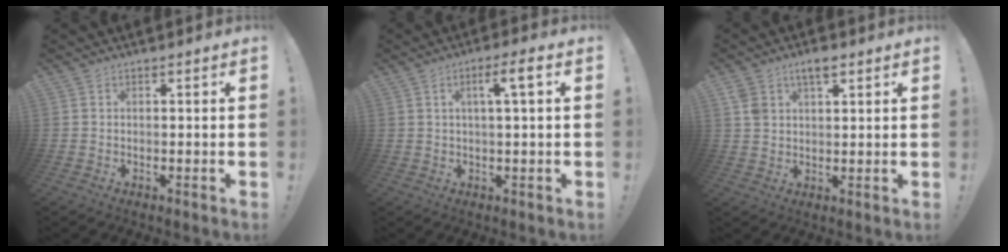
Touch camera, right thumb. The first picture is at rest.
{"total": 5.4, "force": [1.3, 0.4, 5.2], "torque": [-0.089, 0.003, 0.014]}
{"total": 5.2, "force": [2.9, 2.7, 3.3], "torque": [-0.053, -0.008, 0.053]}